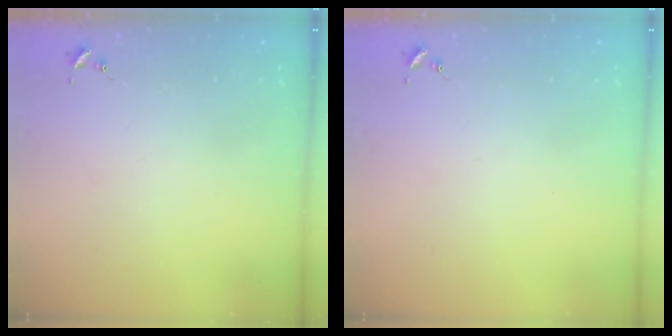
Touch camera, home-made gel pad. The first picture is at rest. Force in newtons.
{"total": 0.0}